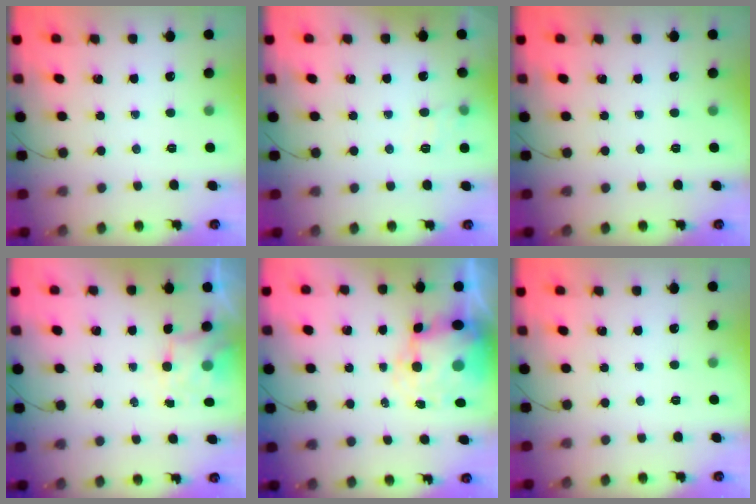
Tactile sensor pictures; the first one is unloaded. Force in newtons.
{"total": 4.2, "press": 3.7, "slide": 2.0}
{"total": 0.0}
{"total": 4.0, "press": 3.9, "slide": 0.9}
{"total": 7.4, "press": 7.0, "slide": 2.5}
{"total": 0.0}